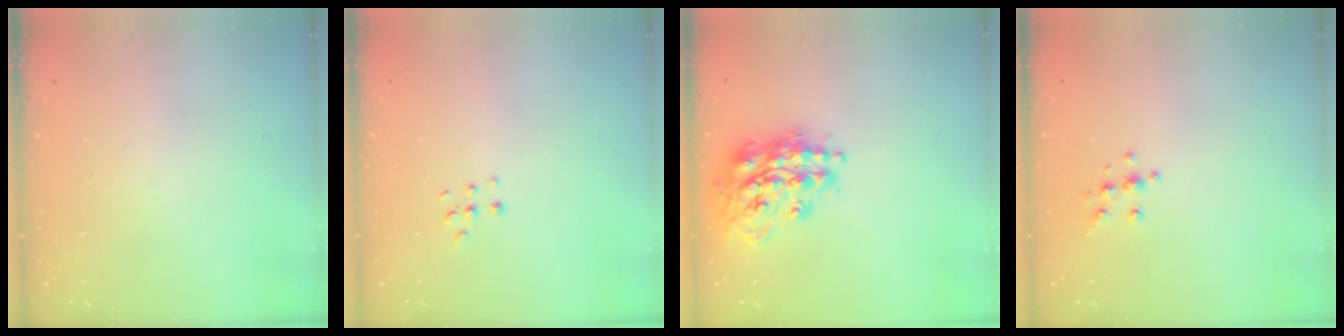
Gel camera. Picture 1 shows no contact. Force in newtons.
{"total": 4.4, "press": 4.4, "slide": 0.3}
{"total": 17.7, "press": 17.6, "slide": 1.5}
{"total": 5.7, "press": 5.6, "slide": 1.1}